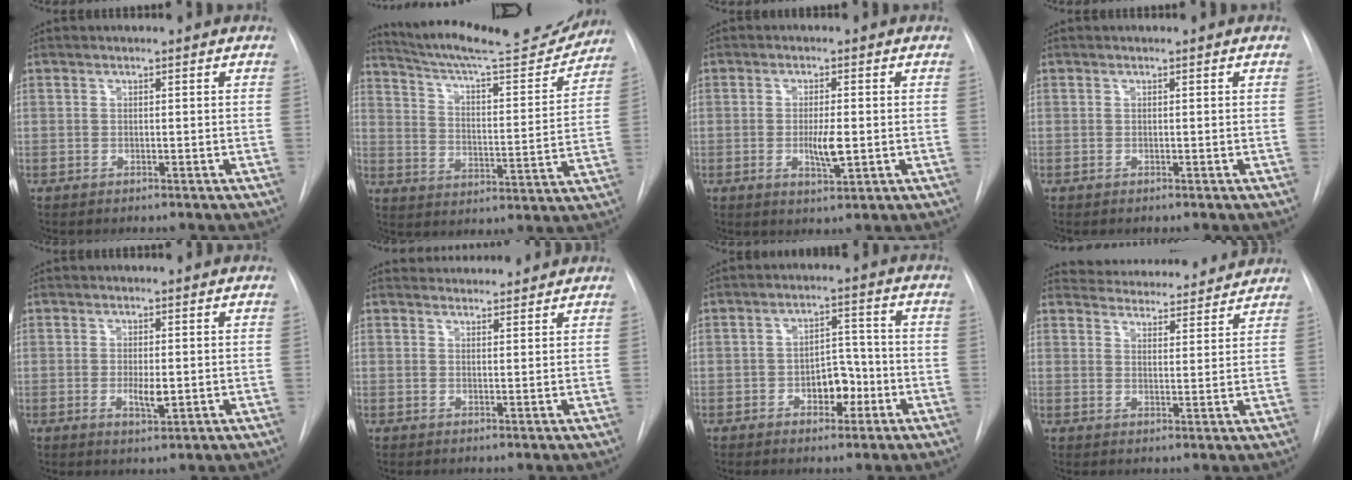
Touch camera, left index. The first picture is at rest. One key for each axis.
{"total": 20.5, "fx": 19.2, "fy": 2.1, "fz": 7.0, "tx": -0.114, "ty": -0.029, "tz": 0.272}
{"total": 4.2, "fx": -0.5, "fy": 1.0, "fz": 4.1, "tx": -0.075, "ty": -0.006, "tz": -0.007}
{"total": 0.0}
{"total": 2.8, "fx": -0.3, "fy": 0.9, "fz": 2.7, "tx": -0.048, "ty": -0.005, "tz": -0.002}
{"total": 5.0, "fx": 4.9, "fy": 1.0, "fz": 0.2, "tx": -0.002, "ty": 0.023, "tz": 0.063}
{"total": 5.5, "fx": -2.1, "fy": 3.2, "fz": 4.0, "tx": -0.052, "ty": 0.015, "tz": -0.029}
{"total": 15.1, "fx": 14.6, "fy": 3.0, "fz": 2.6, "tx": -0.025, "ty": 0.011, "tz": 0.185}